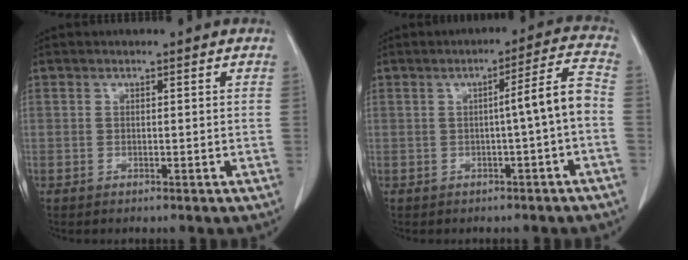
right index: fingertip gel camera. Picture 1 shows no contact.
{"total": 5.8, "force": [-1.3, -0.6, 5.6], "torque": [-0.077, 0.015, -0.018]}